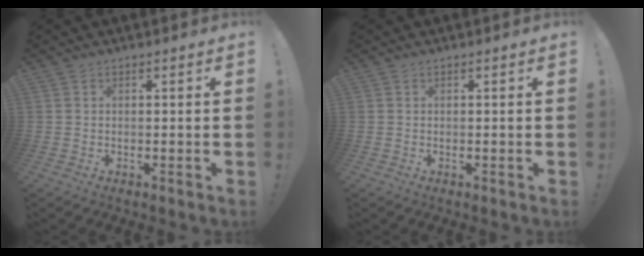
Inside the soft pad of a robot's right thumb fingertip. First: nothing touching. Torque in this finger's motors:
{"motor_torque": [0.24, 0.15, 0.26, -0.18, -0.03]}